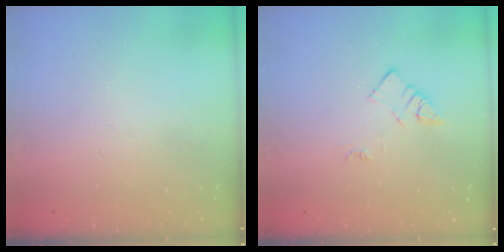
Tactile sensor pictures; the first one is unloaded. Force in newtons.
{"total": 3.0, "press": 3.0, "slide": 0.4}